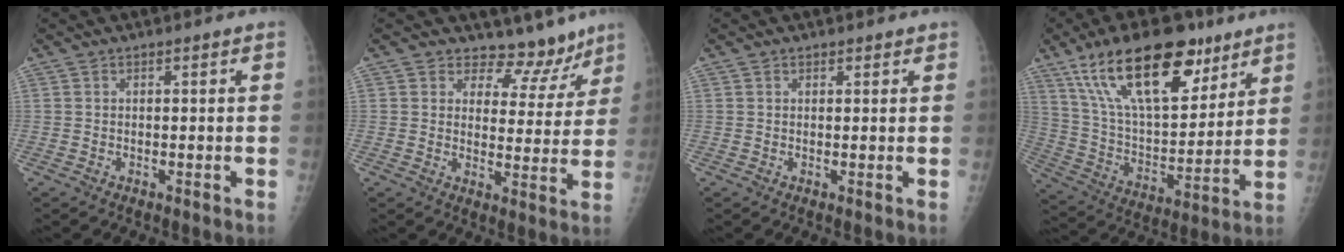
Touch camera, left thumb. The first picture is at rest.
{"total": 9.1, "force": [7.7, 4.8, 0.4], "torque": [0.039, -0.061, 0.093]}
{"total": 0.8, "force": [0.6, 0.5, 0.0], "torque": [0.009, -0.004, 0.005]}
{"total": 24.6, "force": [14.7, 10.8, 16.5], "torque": [-0.247, -0.040, 0.261]}